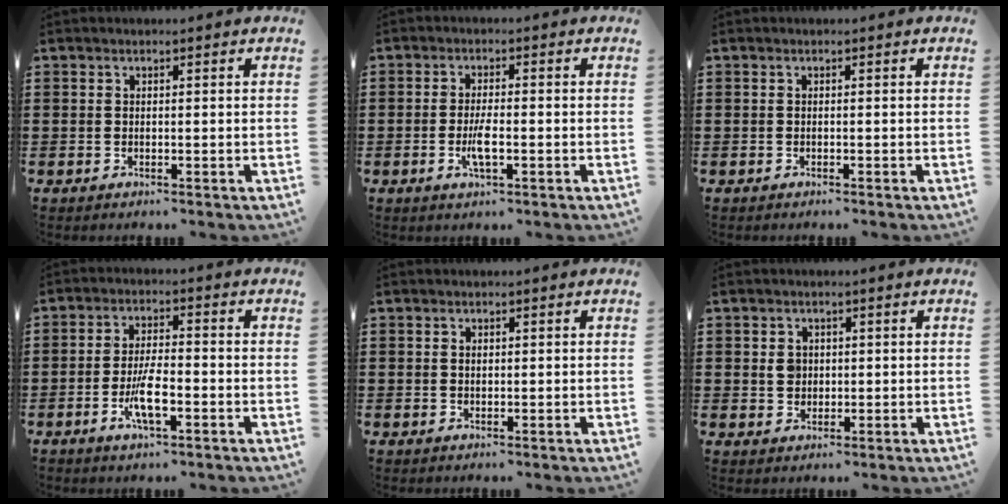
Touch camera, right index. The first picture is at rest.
{"total": 3.8, "force": [-1.1, 0.7, 3.5], "torque": [-0.076, -0.009, -0.023]}
{"total": 0.0}
{"total": 6.3, "force": [-2.5, 1.6, 5.5], "torque": [-0.118, -0.010, -0.048]}
{"total": 0.7, "force": [0.2, 0.4, 0.5], "torque": [-0.011, 0.001, 0.003]}
{"total": 2.6, "force": [0.3, 2.2, 1.3], "torque": [-0.032, 0.009, 0.005]}